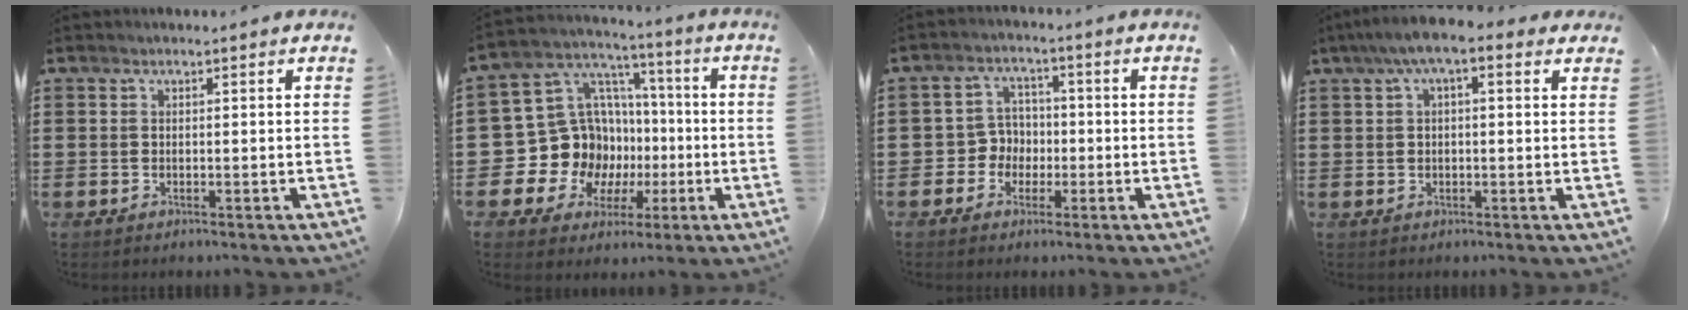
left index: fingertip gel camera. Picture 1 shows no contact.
{"total": 13.8, "force": [-2.4, 12.9, 4.4], "torque": [-0.130, -0.015, -0.020]}
{"total": 4.3, "force": [-1.4, 4.0, 0.9], "torque": [-0.034, 0.010, -0.030]}
{"total": 4.9, "force": [1.9, 1.3, 4.4], "torque": [-0.086, 0.009, 0.030]}